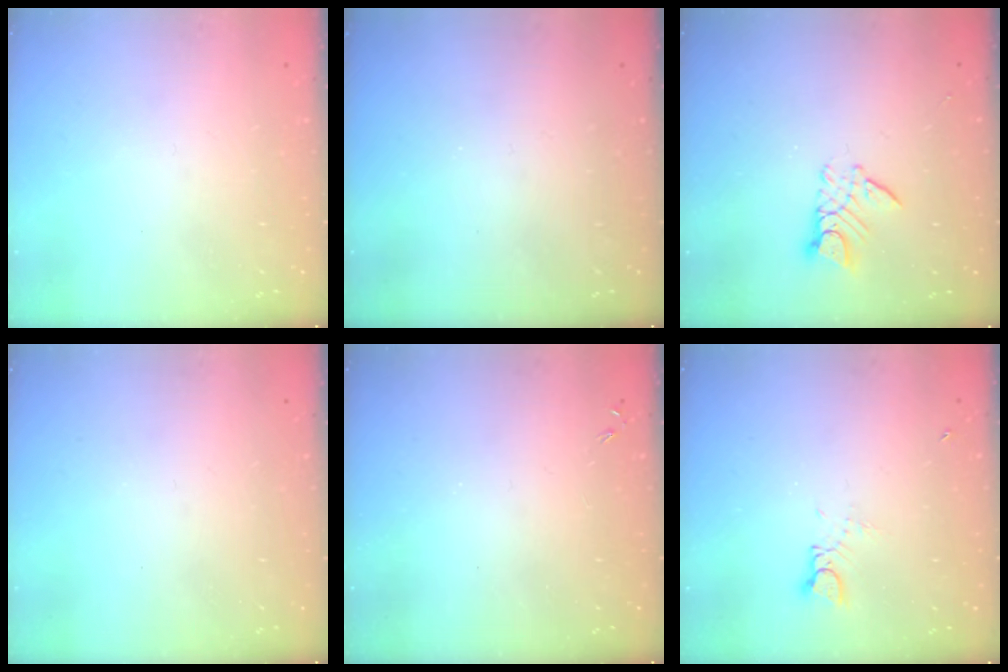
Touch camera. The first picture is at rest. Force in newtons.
{"total": 0.0}
{"total": 8.8, "press": 8.7, "slide": 0.7}
{"total": 0.0}
{"total": 0.0}
{"total": 2.7, "press": 2.7, "slide": 0.3}